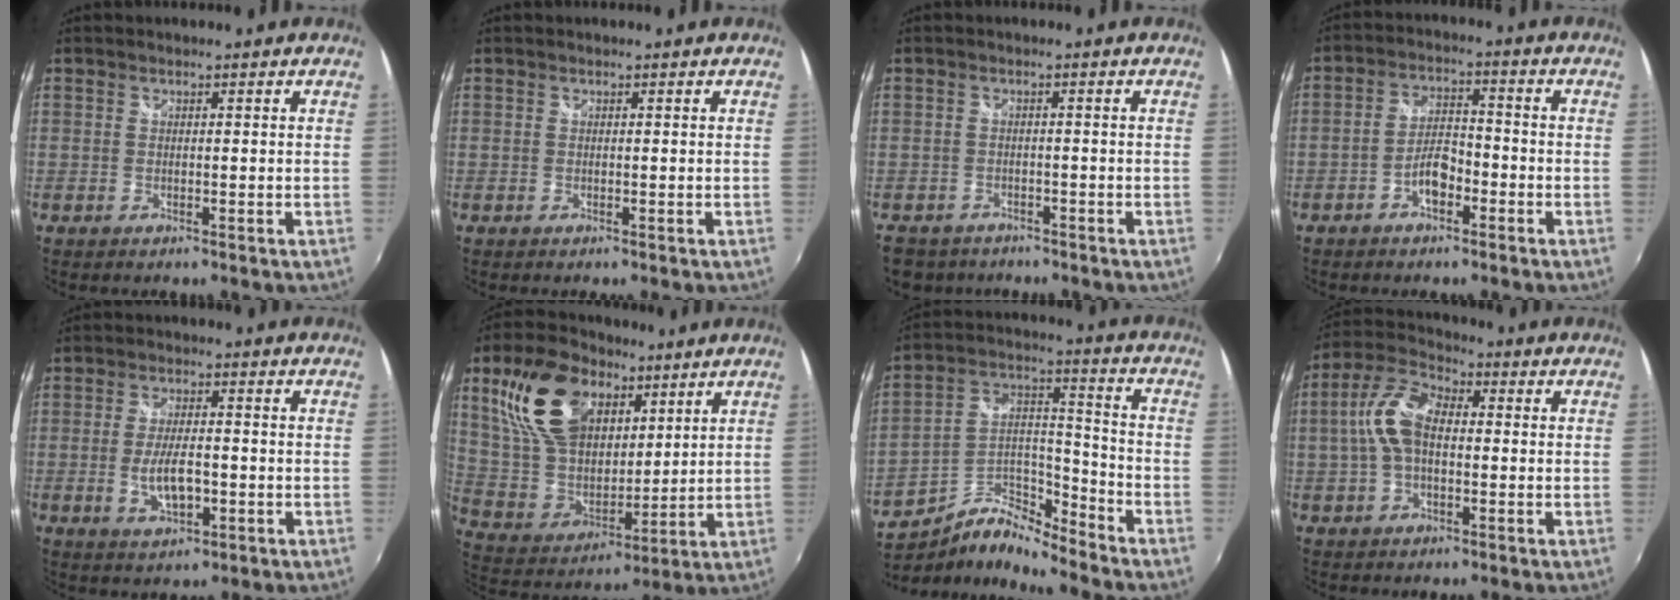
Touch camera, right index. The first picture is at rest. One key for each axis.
{"total": 0.0}
{"total": 5.1, "fx": -4.0, "fy": 3.1, "fz": 0.8, "tx": -0.029, "ty": 0.003, "tz": -0.069}
{"total": 5.4, "fx": -2.9, "fy": 2.5, "fz": 3.8, "tx": -0.076, "ty": 0.012, "tz": -0.048}
{"total": 6.5, "fx": -1.5, "fy": 2.6, "fz": 5.8, "tx": -0.114, "ty": -0.007, "tz": -0.023}
{"total": 21.6, "fx": 10.6, "fy": 13.3, "fz": 13.3, "tx": -0.287, "ty": 0.036, "tz": 0.211}
{"total": 11.4, "fx": -8.6, "fy": 4.5, "fz": 6.0, "tx": -0.122, "ty": 0.025, "tz": -0.166}
{"total": 9.7, "fx": -0.2, "fy": 5.4, "fz": 8.1, "tx": -0.174, "ty": 0.023, "tz": -0.006}